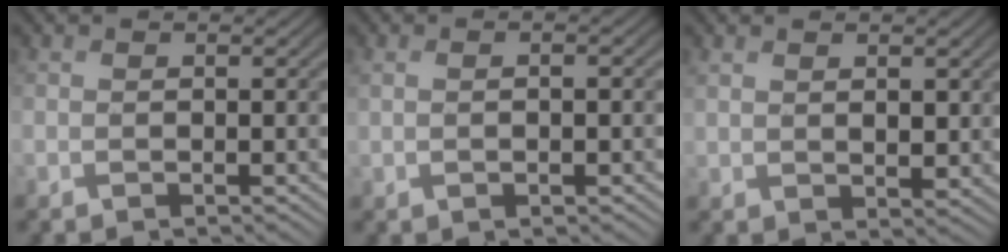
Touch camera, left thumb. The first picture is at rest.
{"total": 2.3, "force": [0.0, 0.8, 2.2], "torque": [-0.034, -0.010, 0.003]}
{"total": 2.9, "force": [1.5, 1.5, 2.0], "torque": [-0.045, -0.007, 0.034]}